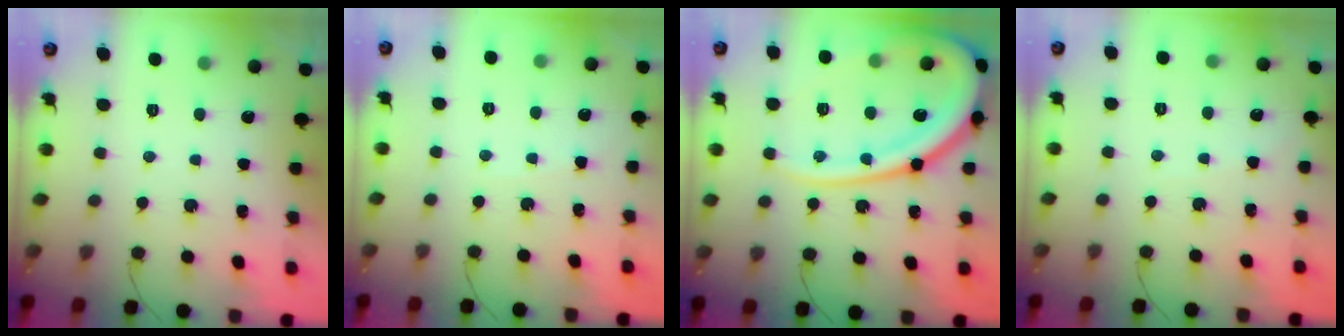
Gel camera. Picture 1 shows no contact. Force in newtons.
{"total": 2.5, "press": 2.5, "slide": 0.3}
{"total": 25.0, "press": 24.9, "slide": 2.8}
{"total": 3.0, "press": 3.0, "slide": 0.3}